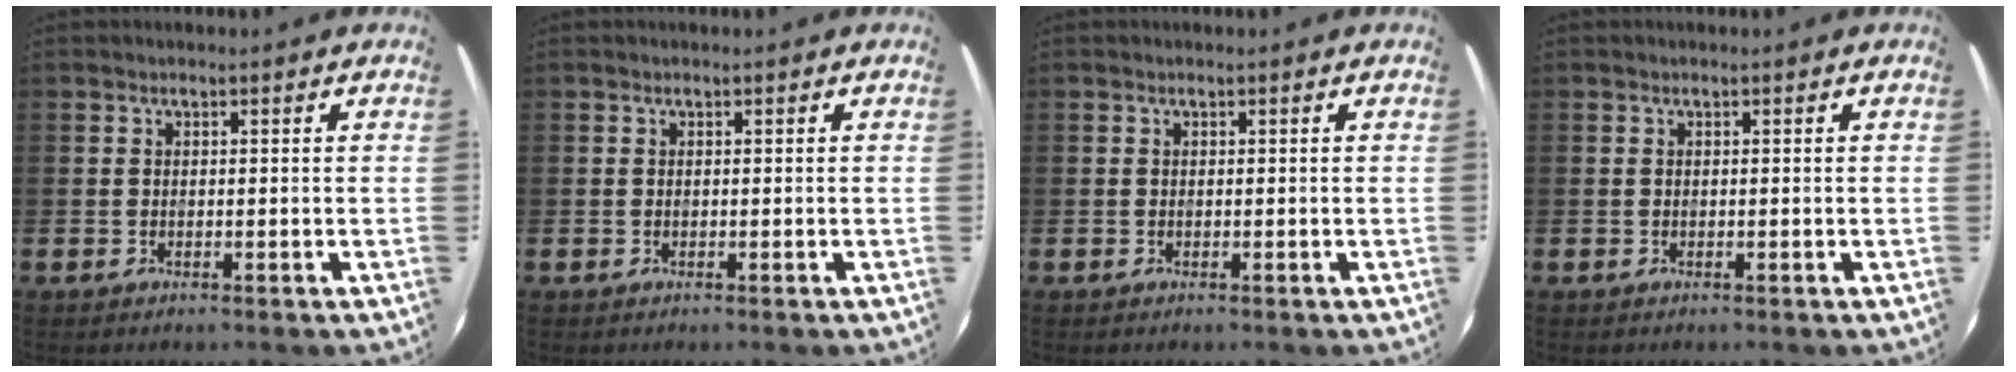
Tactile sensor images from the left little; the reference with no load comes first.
{"total": 0.0}
{"total": 0.0}
{"total": 0.0}